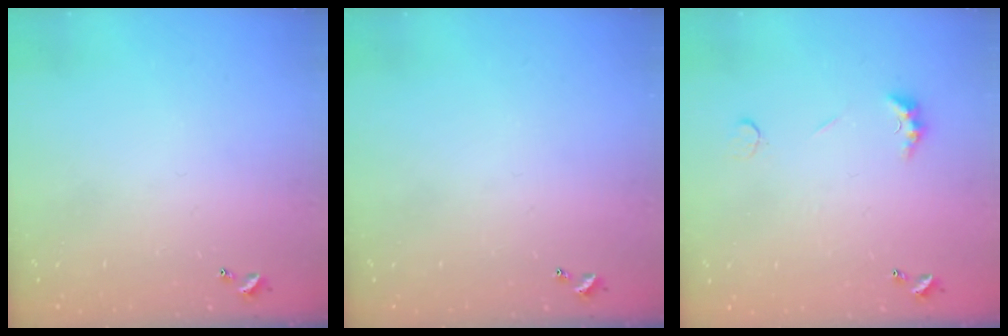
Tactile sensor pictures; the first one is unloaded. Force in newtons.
{"total": 0.0}
{"total": 2.5, "press": 2.4, "slide": 0.7}